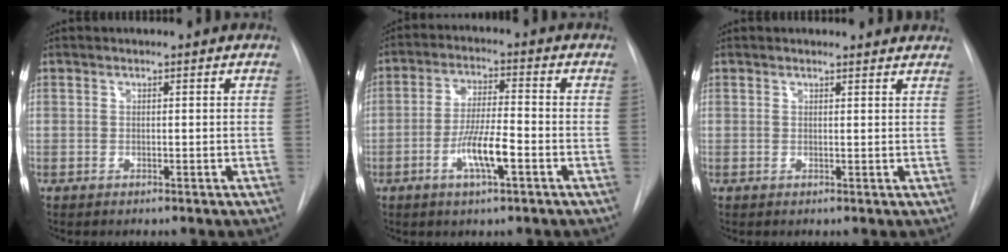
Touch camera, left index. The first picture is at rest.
{"total": 7.3, "force": [-2.9, 1.1, 6.6], "torque": [-0.128, -0.001, -0.053]}
{"total": 4.8, "force": [4.7, 0.9, 0.6], "torque": [-0.002, 0.000, 0.035]}